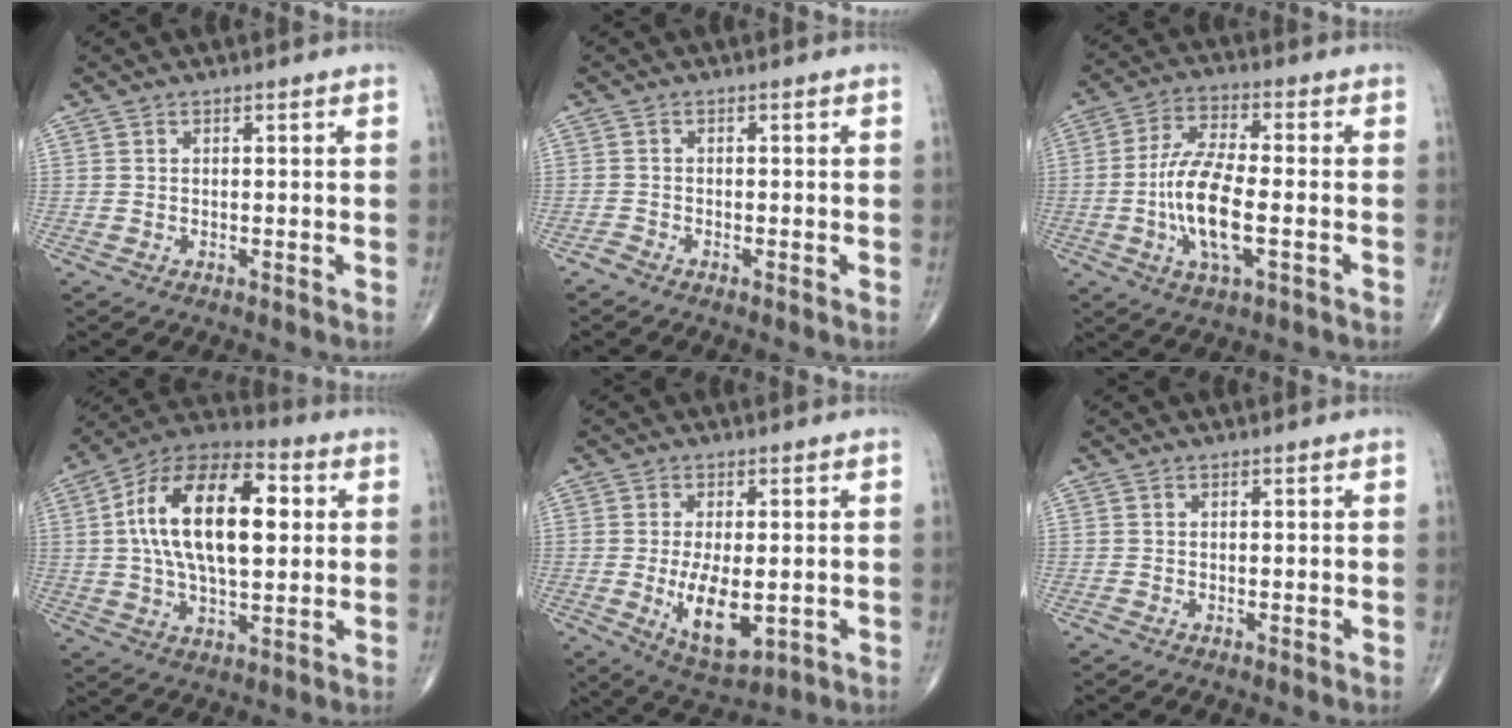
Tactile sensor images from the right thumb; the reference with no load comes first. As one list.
[{"total": 0.9, "force": [-0.8, 0.2, 0.3], "torque": [-0.008, -0.002, -0.021]}, {"total": 12.4, "force": [-2.4, 4.2, 11.4], "torque": [-0.234, 0.011, -0.047]}, {"total": 21.1, "force": [3.3, 10.6, 17.9], "torque": [-0.302, 0.017, 0.048]}, {"total": 9.8, "force": [-1.4, 4.5, 8.6], "torque": [-0.137, -0.019, -0.012]}, {"total": 0.0}]